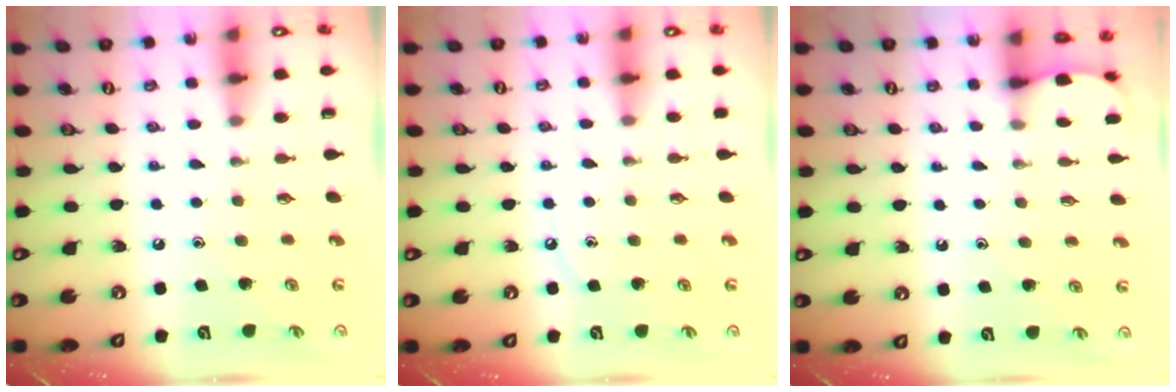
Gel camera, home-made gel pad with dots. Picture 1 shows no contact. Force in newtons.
{"total": 4.3, "press": 4.3, "slide": 0.6}
{"total": 1.3, "press": 1.3, "slide": 0.1}